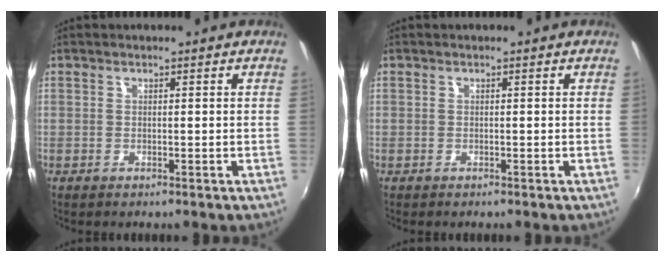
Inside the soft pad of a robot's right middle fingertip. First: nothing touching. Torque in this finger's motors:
{"motor_torque": [-0.02, -0.11, 0.01, 0.00]}